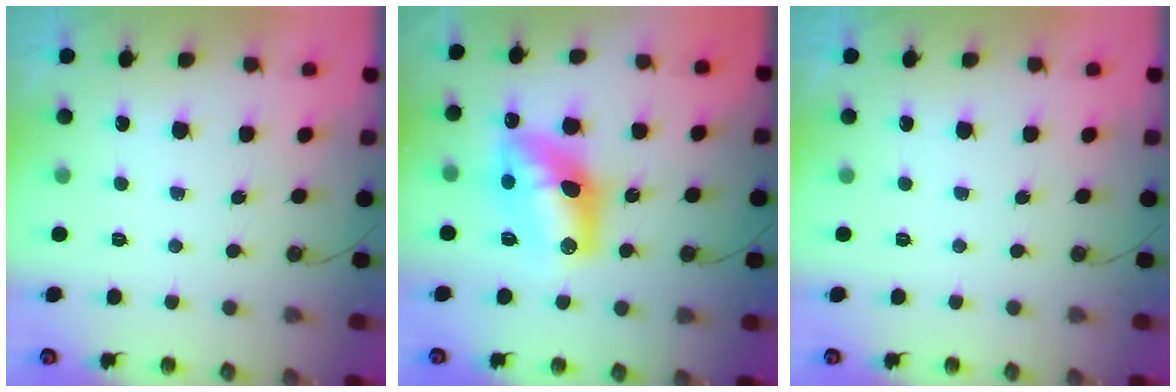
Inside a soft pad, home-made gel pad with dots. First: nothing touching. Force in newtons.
{"total": 13.2, "press": 13.2, "slide": 0.8}
{"total": 0.0}